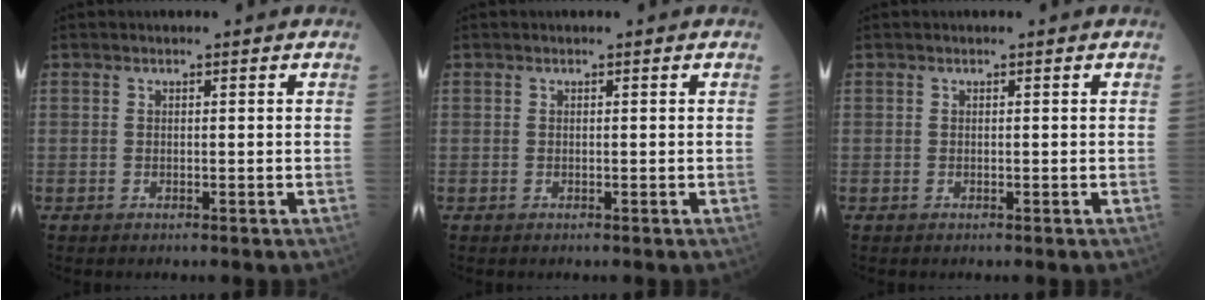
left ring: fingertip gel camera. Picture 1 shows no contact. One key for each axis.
{"total": 0.0}
{"total": 0.0}